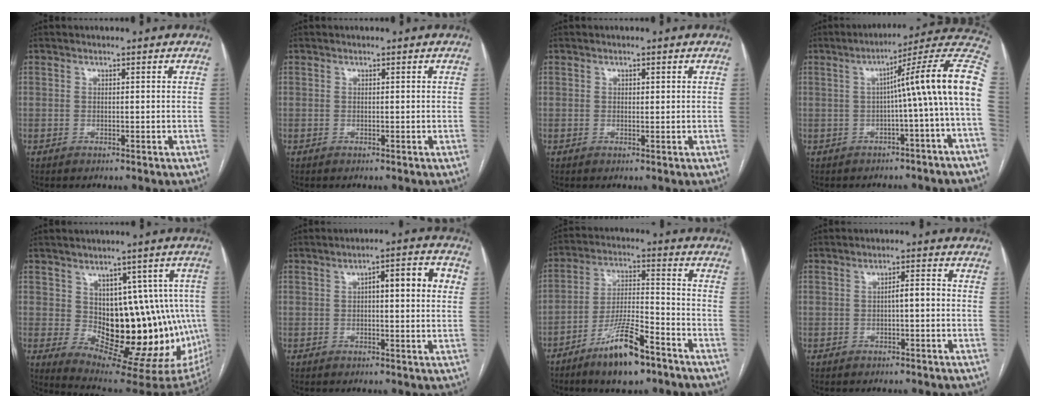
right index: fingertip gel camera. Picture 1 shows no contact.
{"total": 0.0}
{"total": 0.8, "force": [0.3, 0.4, 0.5], "torque": [-0.008, -0.001, 0.004]}
{"total": 13.9, "force": [-0.5, -1.7, 13.8], "torque": [-0.173, 0.035, -0.017]}
{"total": 18.2, "force": [-0.6, 9.0, 15.8], "torque": [-0.170, 0.020, 0.017]}
{"total": 7.7, "force": [1.4, 1.5, 7.4], "torque": [-0.104, 0.023, 0.016]}
{"total": 11.8, "force": [-7.8, 2.3, 8.5], "torque": [-0.163, -0.012, -0.140]}
{"total": 2.6, "force": [-0.5, 0.5, 2.5], "torque": [-0.039, 0.007, -0.007]}